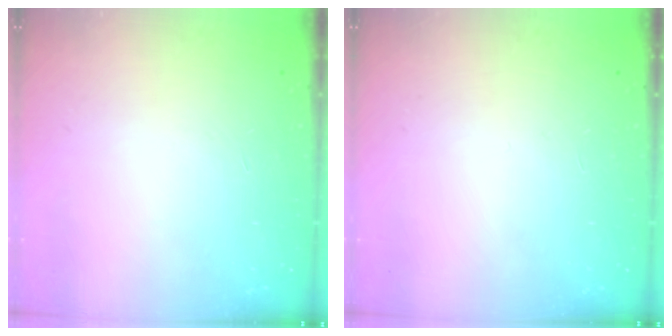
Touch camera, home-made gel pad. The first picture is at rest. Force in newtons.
{"total": 0.0}